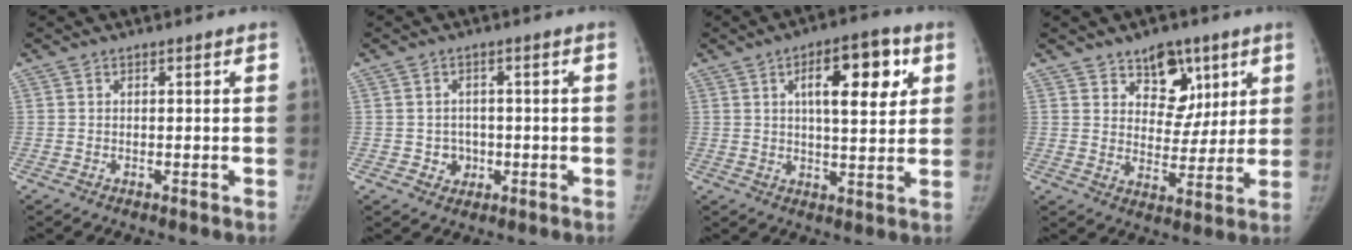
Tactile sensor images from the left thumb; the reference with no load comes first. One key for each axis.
{"total": 3.6, "fx": -1.0, "fy": 3.3, "fz": 0.9, "tx": 0.009, "ty": 0.007, "tz": -0.013}
{"total": 12.6, "fx": 4.3, "fy": 5.0, "fz": 10.8, "tx": -0.129, "ty": -0.005, "tz": 0.061}
{"total": 10.1, "fx": 5.8, "fy": 6.9, "fz": 4.5, "tx": -0.020, "ty": -0.030, "tz": 0.089}